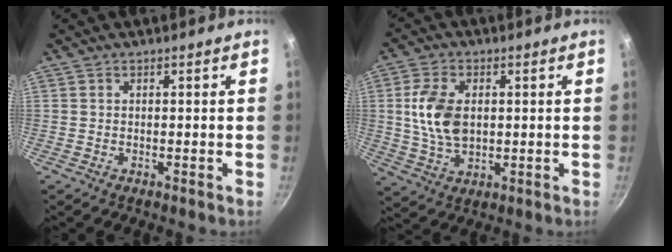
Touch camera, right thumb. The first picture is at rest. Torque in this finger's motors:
{"motor_torque": [-0.72, 1.14, 1.22, 0.29, 0.14]}